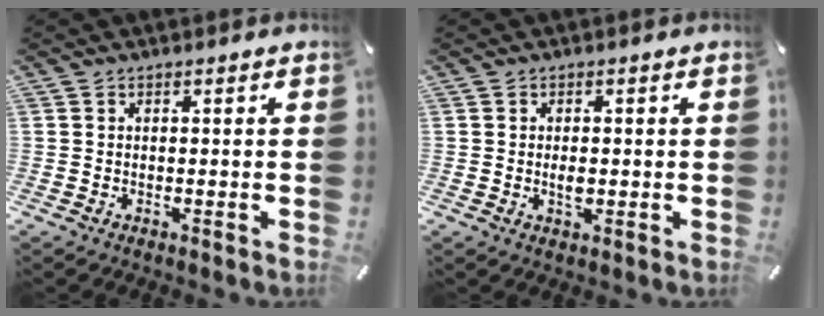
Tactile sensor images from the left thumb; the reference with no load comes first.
{"total": 2.3, "force": [-0.2, 1.3, 1.9], "torque": [-0.037, -0.001, -0.003]}